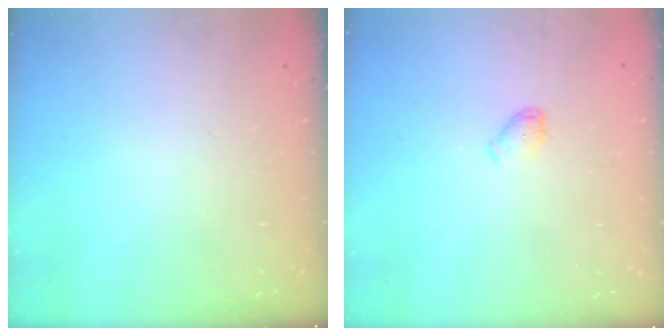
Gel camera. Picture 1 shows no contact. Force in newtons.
{"total": 4.6, "press": 4.5, "slide": 0.8}